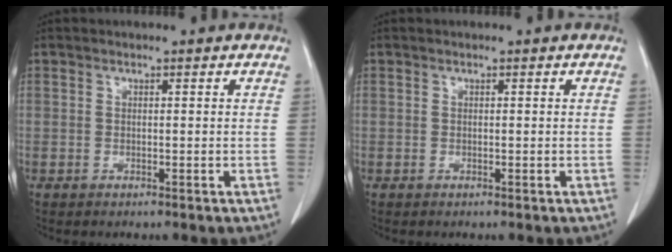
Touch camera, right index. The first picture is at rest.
{"total": 0.0}